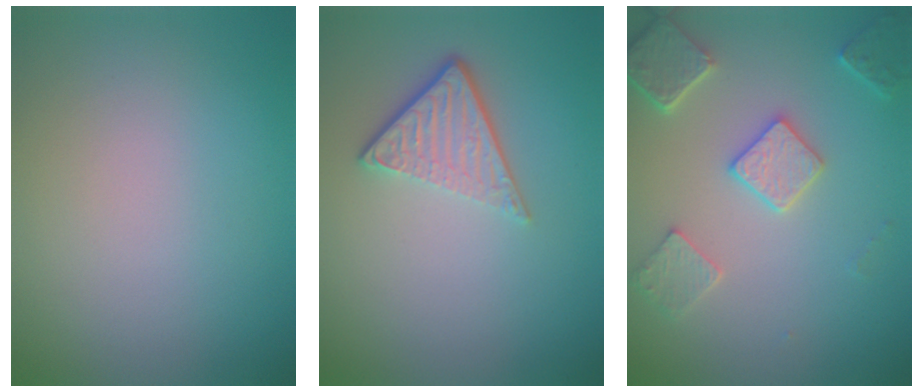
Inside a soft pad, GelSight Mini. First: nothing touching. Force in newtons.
{"total": 3.7, "press": 2.6, "slide": 2.7}
{"total": 4.1, "press": 3.5, "slide": 2.1}